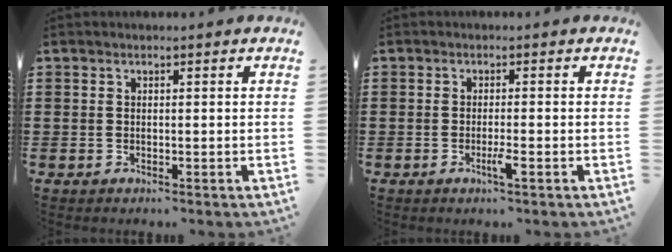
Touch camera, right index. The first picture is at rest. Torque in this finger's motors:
{"motor_torque": [0.62, -0.35, 0.06, 0.05]}